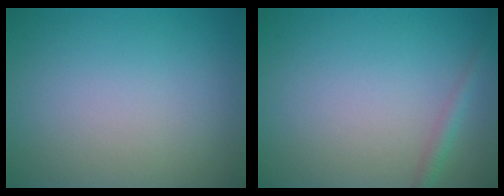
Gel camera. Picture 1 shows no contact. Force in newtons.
{"total": 1.3, "press": 1.3, "slide": 0.1}